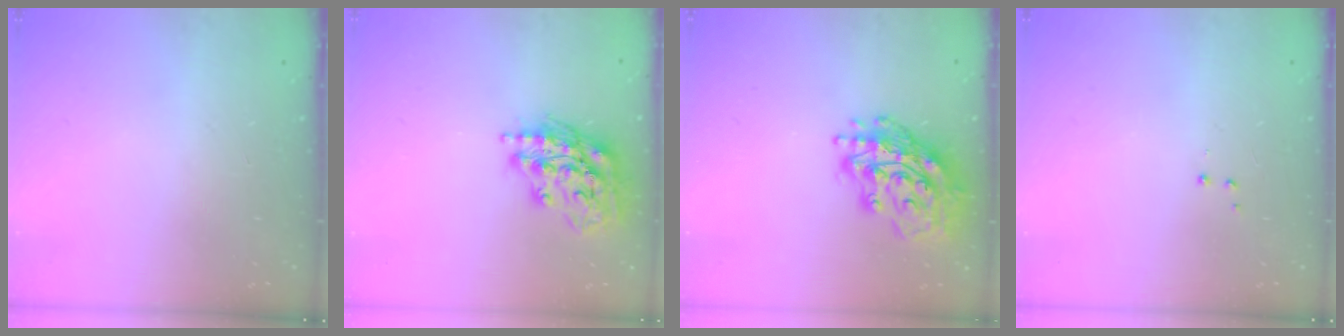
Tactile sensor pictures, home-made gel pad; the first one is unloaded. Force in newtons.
{"total": 17.6, "press": 17.5, "slide": 1.7}
{"total": 21.4, "press": 21.3, "slide": 2.1}
{"total": 3.0, "press": 2.9, "slide": 0.7}